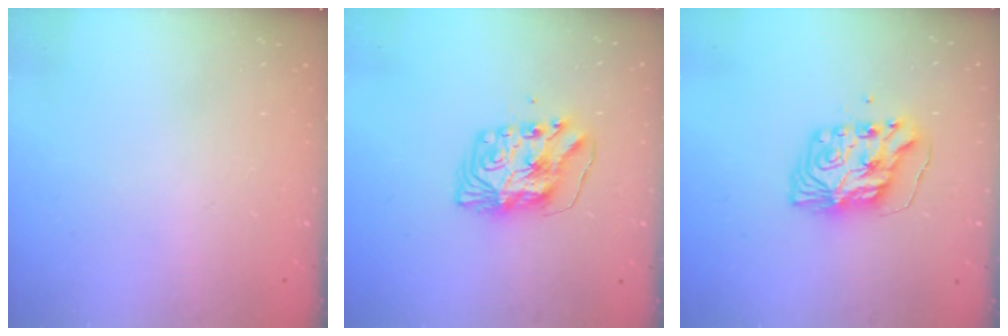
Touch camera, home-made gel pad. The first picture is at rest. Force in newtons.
{"total": 8.5, "press": 8.4, "slide": 0.9}
{"total": 9.2, "press": 9.2, "slide": 0.9}